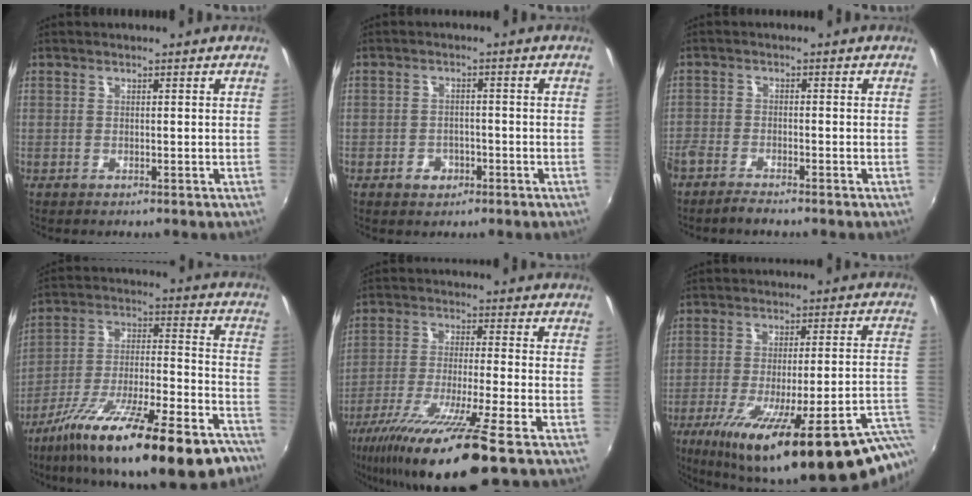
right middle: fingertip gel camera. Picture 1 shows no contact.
{"total": 3.4, "force": [-1.9, 2.6, 1.1], "torque": [-0.025, 0.002, -0.026]}
{"total": 4.3, "force": [-3.8, 1.0, 1.9], "torque": [-0.056, -0.013, -0.077]}
{"total": 27.3, "force": [-19.2, 6.3, 18.5], "torque": [-0.294, -0.048, -0.291]}
{"total": 16.5, "force": [-11.1, 0.2, 12.3], "torque": [-0.251, -0.053, -0.192]}
{"total": 28.6, "force": [-17.1, 3.7, 22.6], "torque": [-0.329, -0.067, -0.240]}